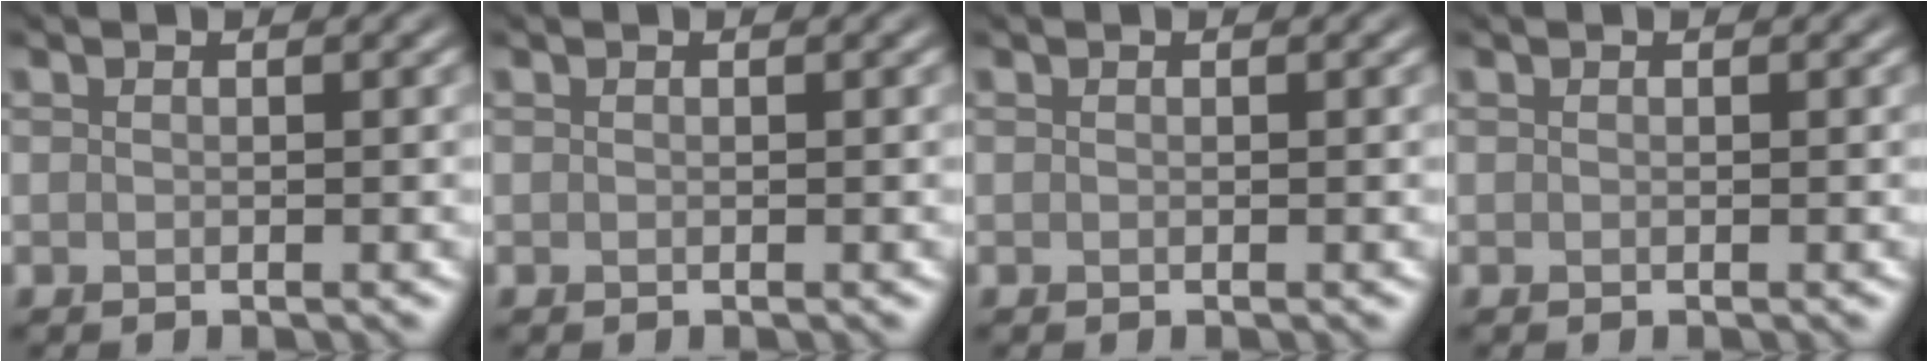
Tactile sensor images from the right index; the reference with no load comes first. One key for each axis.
{"total": 0.0}
{"total": 0.0}
{"total": 0.0}